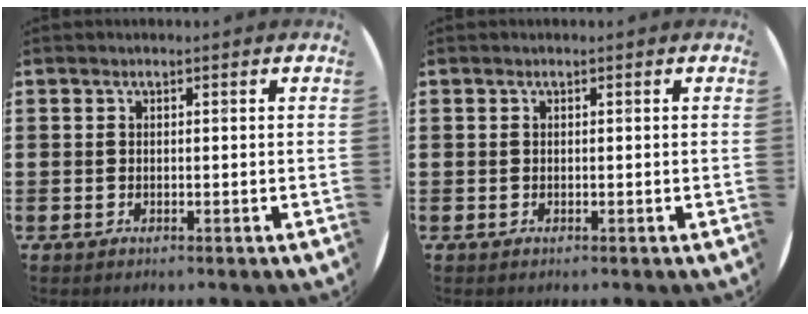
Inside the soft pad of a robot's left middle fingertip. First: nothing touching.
{"total": 0.0}